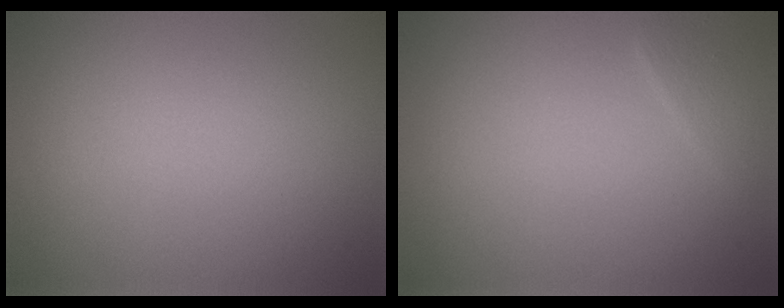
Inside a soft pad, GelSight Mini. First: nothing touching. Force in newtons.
{"total": 1.3, "press": 1.3, "slide": 0.1}